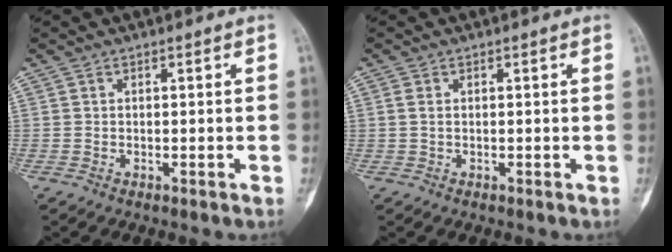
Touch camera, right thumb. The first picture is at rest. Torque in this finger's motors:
{"motor_torque": [-0.74, -0.07, 0.46, 0.00, -0.12]}